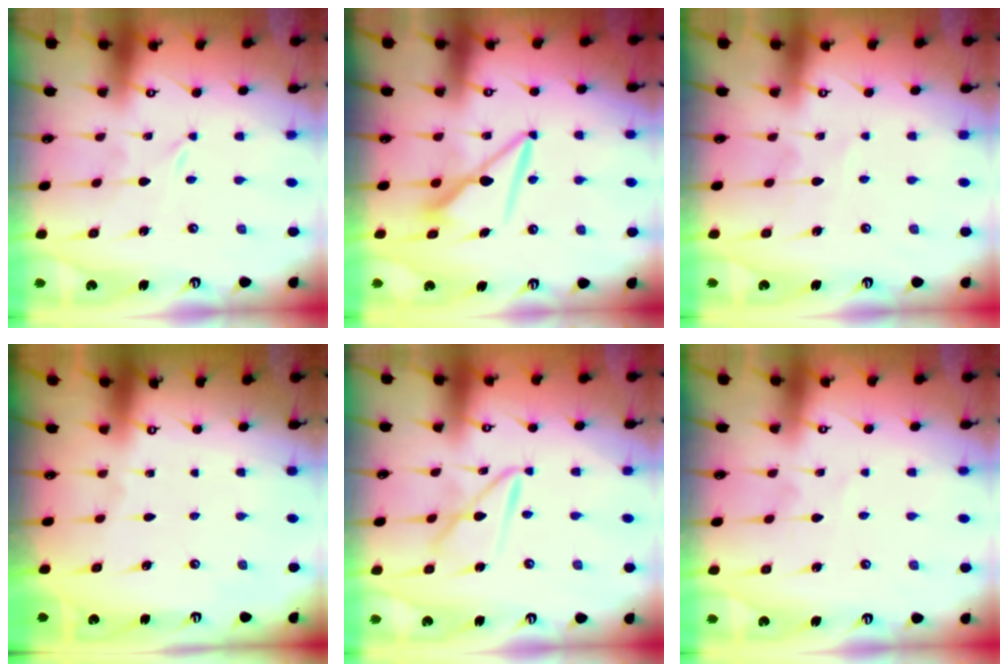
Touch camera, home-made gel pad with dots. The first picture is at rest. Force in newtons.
{"total": 7.7, "press": 7.7, "slide": 0.4}
{"total": 3.7, "press": 3.7, "slide": 0.3}
{"total": 0.0}
{"total": 9.8, "press": 9.8, "slide": 0.9}
{"total": 2.2, "press": 2.2, "slide": 0.2}